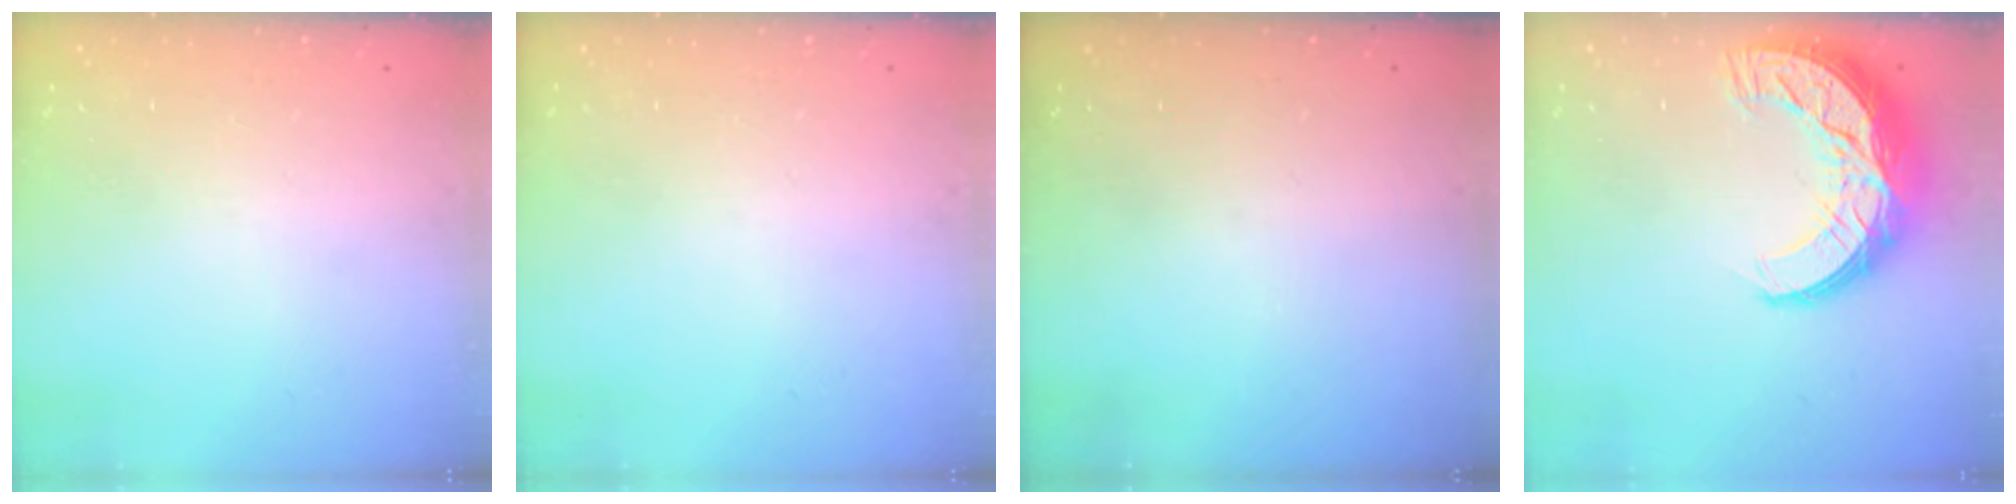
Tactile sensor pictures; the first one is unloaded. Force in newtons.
{"total": 0.0}
{"total": 0.0}
{"total": 16.4, "press": 16.4, "slide": 0.9}